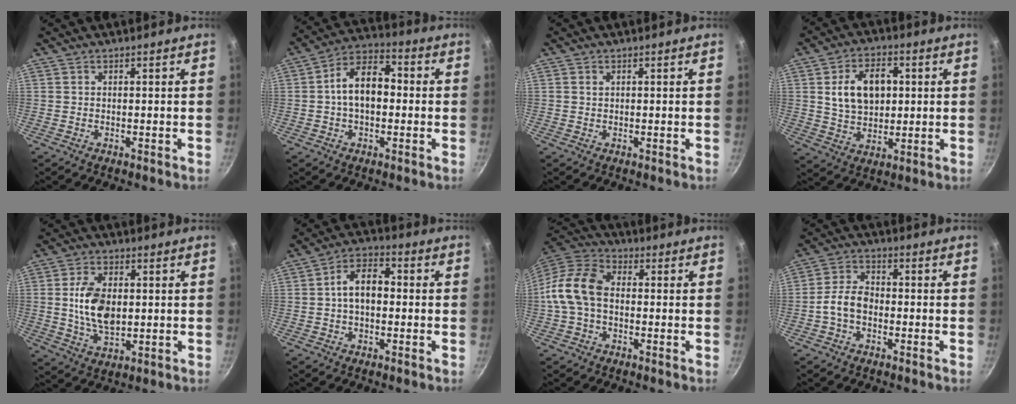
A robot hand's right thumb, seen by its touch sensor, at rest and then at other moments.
{"total": 10.9, "force": [-0.1, 6.9, 8.4], "torque": [-0.110, 0.037, -0.016]}
{"total": 0.7, "force": [0.3, 0.6, 0.4], "torque": [-0.006, 0.002, 0.005]}
{"total": 11.8, "force": [2.2, 8.0, 8.4], "torque": [-0.117, 0.000, 0.039]}
{"total": 10.2, "force": [0.7, 6.1, 8.1], "torque": [-0.140, -0.006, 0.015]}
{"total": 8.1, "force": [0.0, 5.2, 6.3], "torque": [-0.083, 0.030, -0.011]}
{"total": 11.9, "force": [-0.7, 8.1, 8.6], "torque": [-0.153, 0.037, -0.032]}
{"total": 6.0, "force": [-1.7, 4.0, 4.1], "torque": [-0.070, 0.029, -0.042]}